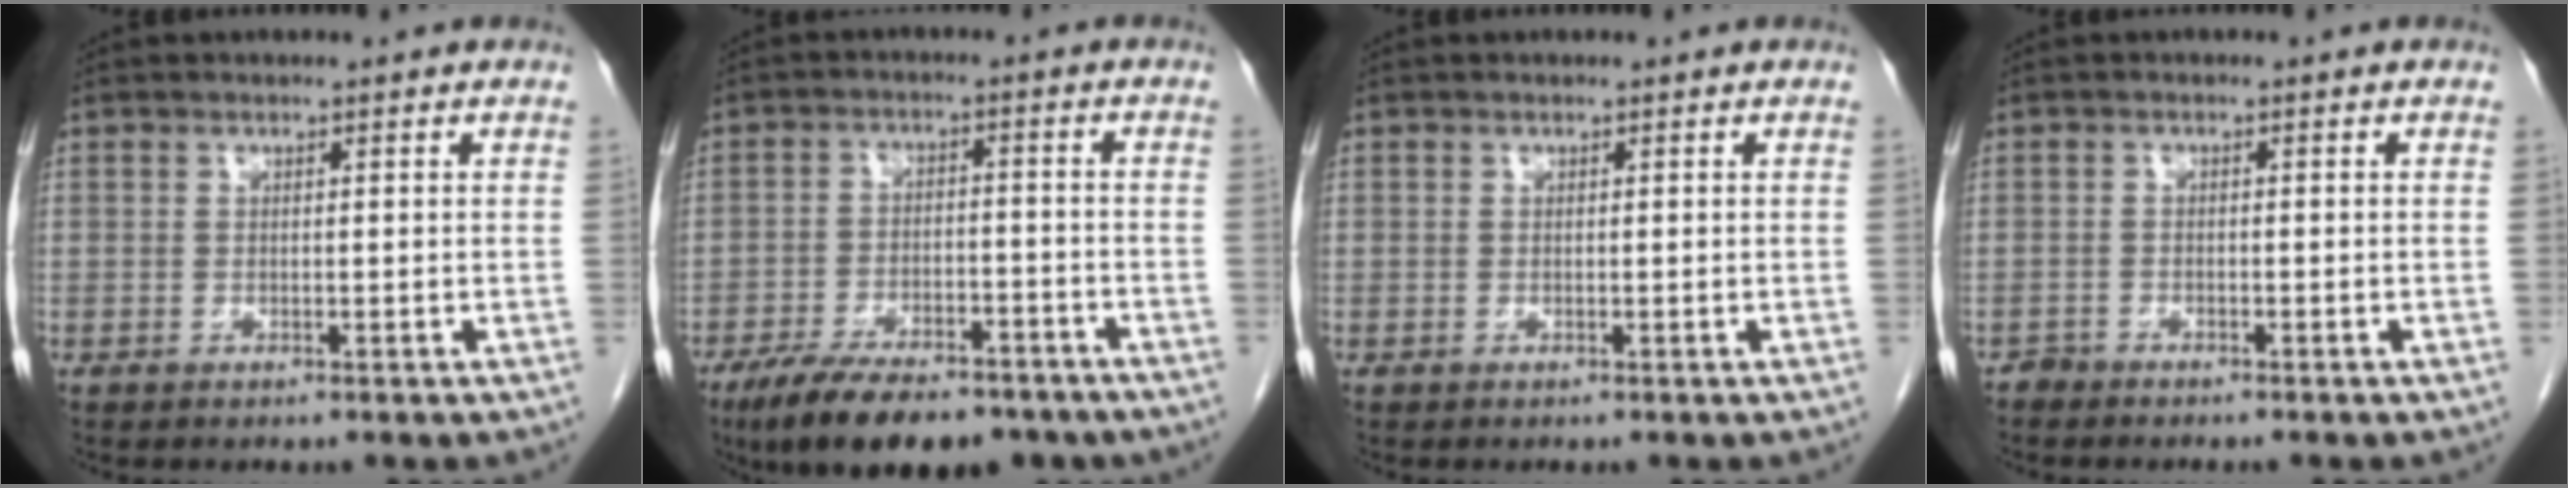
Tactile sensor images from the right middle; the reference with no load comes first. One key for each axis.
{"total": 14.9, "fx": -11.2, "fy": 5.3, "fz": 8.3, "tx": -0.136, "ty": -0.007, "tz": -0.172}
{"total": 0.0}
{"total": 1.0, "fx": -1.0, "fy": 0.1, "fz": -0.1, "tx": 0.002, "ty": -0.002, "tz": -0.021}